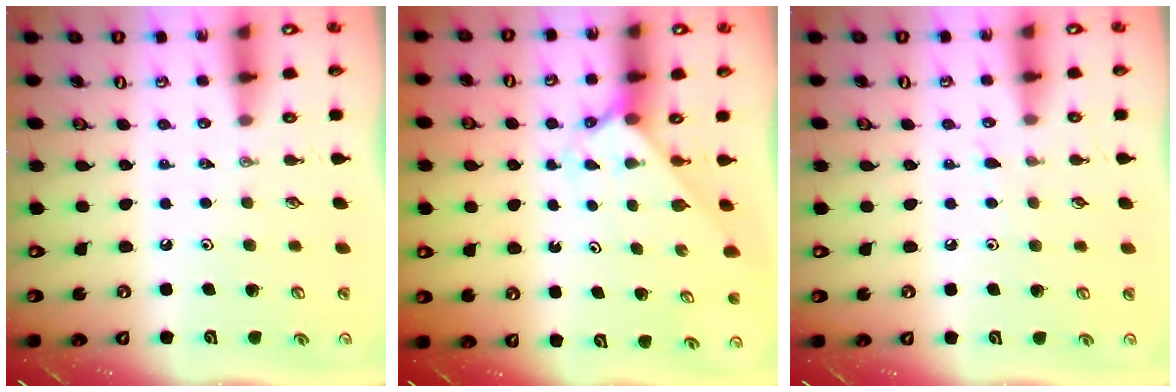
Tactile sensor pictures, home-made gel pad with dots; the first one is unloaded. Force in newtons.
{"total": 2.3, "press": 2.3, "slide": 0.2}
{"total": 3.9, "press": 3.8, "slide": 0.5}